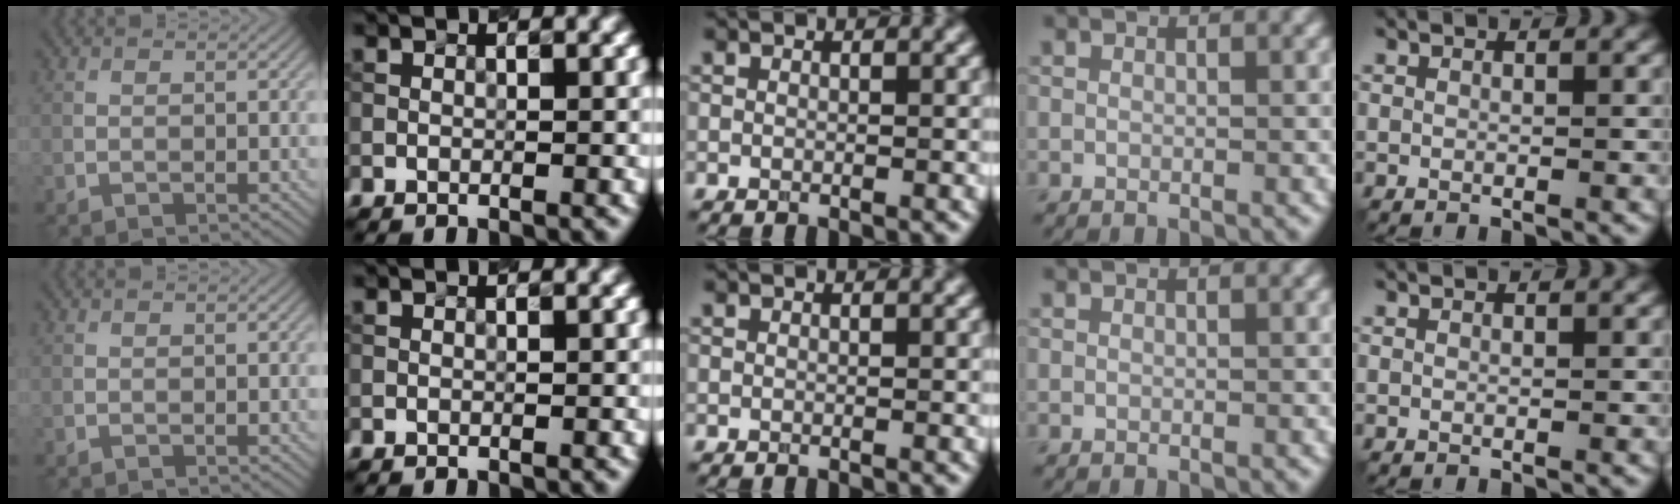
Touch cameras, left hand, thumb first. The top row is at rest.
{}